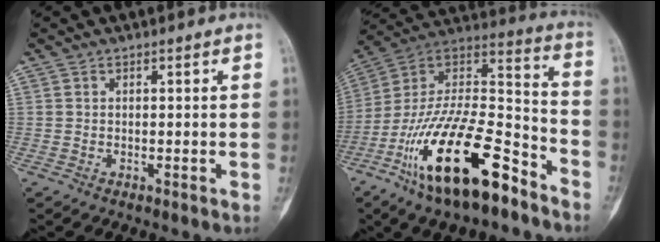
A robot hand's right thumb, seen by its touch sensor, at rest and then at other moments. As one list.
[{"total": 25.7, "force": [-14.7, 9.4, 18.8], "torque": [-0.364, 0.069, -0.260]}]